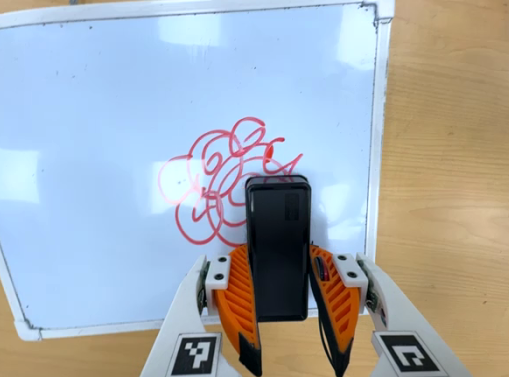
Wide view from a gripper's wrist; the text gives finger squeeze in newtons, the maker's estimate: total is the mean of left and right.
{"total": 5.7, "left": 4.5, "right": 6.9}